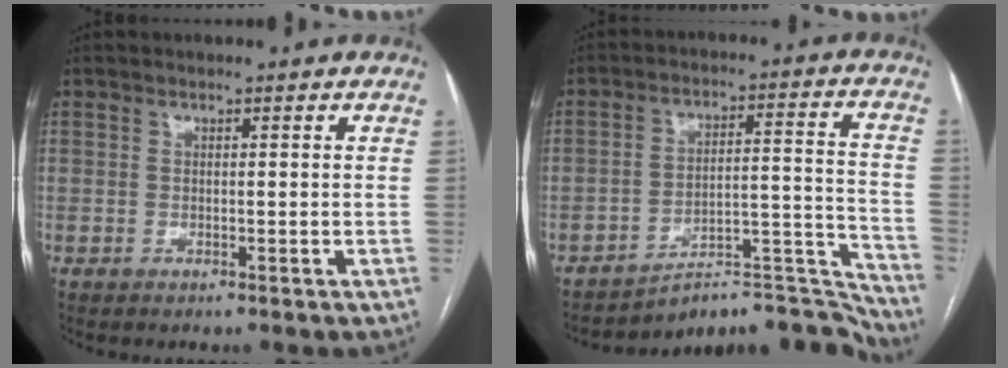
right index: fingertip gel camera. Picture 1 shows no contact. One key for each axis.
{"total": 16.0, "fx": -15.8, "fy": 1.8, "fz": 1.7, "tx": 0.013, "ty": 0.067, "tz": -0.223}